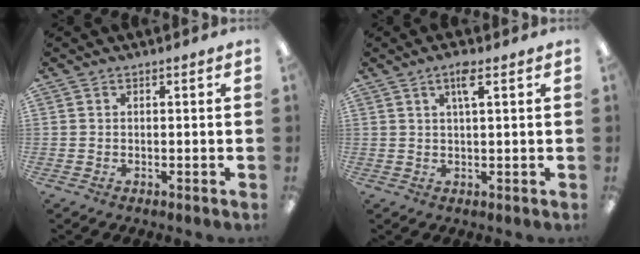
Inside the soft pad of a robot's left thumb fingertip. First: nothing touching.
{"total": 4.0, "force": [2.3, 0.8, 3.2], "torque": [-0.063, 0.004, 0.035]}